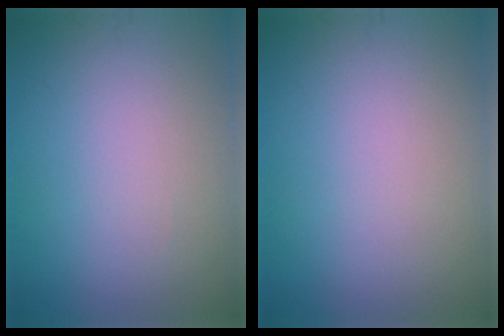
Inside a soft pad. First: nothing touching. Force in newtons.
{"total": 0.0}